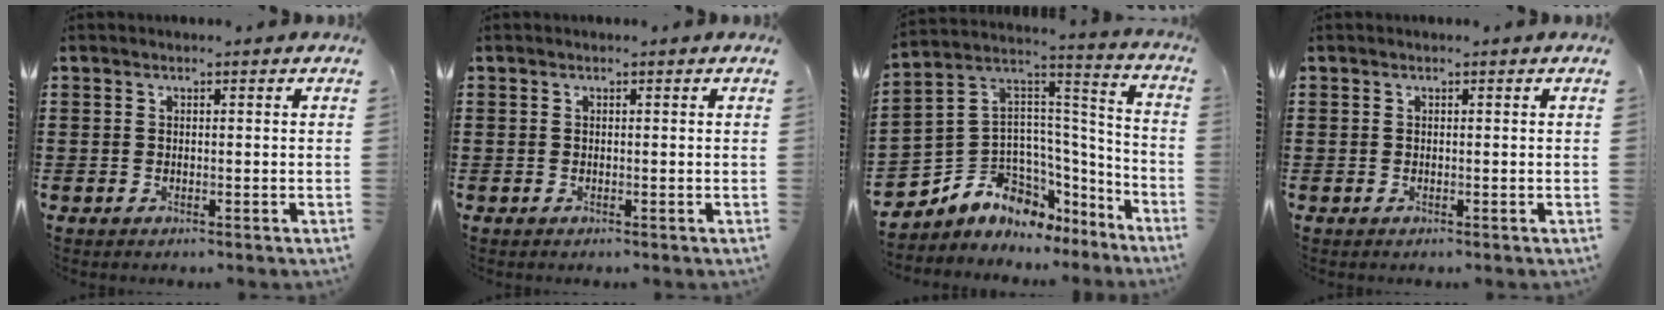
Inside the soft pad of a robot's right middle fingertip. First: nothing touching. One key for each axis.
{"total": 0.0}
{"total": 6.5, "fx": -3.5, "fy": 5.4, "fz": 0.7, "tx": -0.059, "ty": -0.028, "tz": -0.069}
{"total": 0.0}